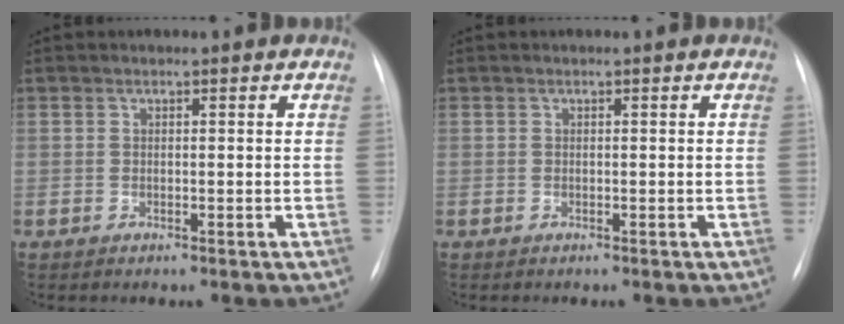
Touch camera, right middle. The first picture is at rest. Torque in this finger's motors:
{"motor_torque": [0.15, -0.13, -0.01, 0.00]}